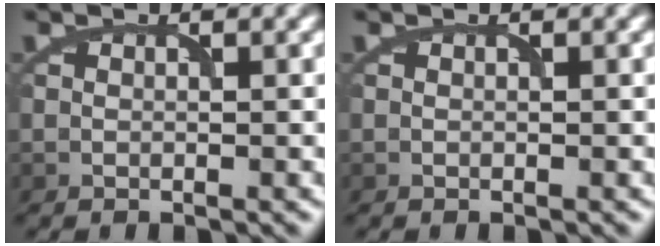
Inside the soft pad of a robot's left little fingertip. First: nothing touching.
{"total": 0.0}